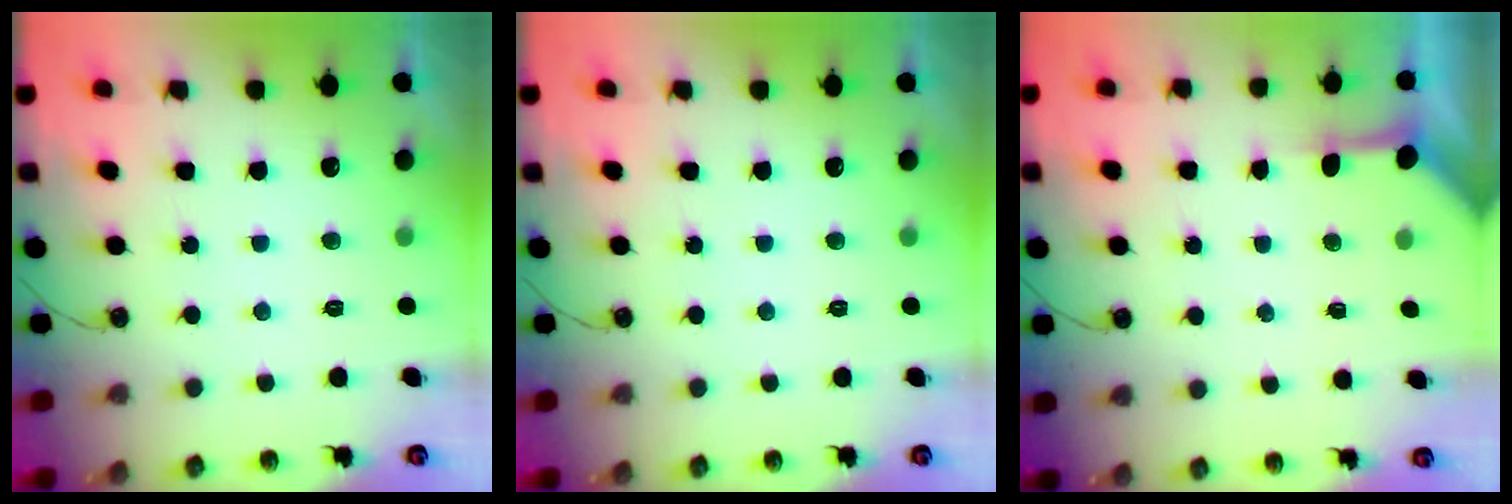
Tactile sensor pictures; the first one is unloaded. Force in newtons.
{"total": 0.0}
{"total": 3.9, "press": 3.9, "slide": 0.4}